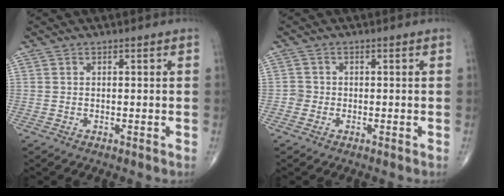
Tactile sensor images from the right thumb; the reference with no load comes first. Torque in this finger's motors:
{"motor_torque": [-0.11, 0.05, 0.19, 0.14, -0.03]}